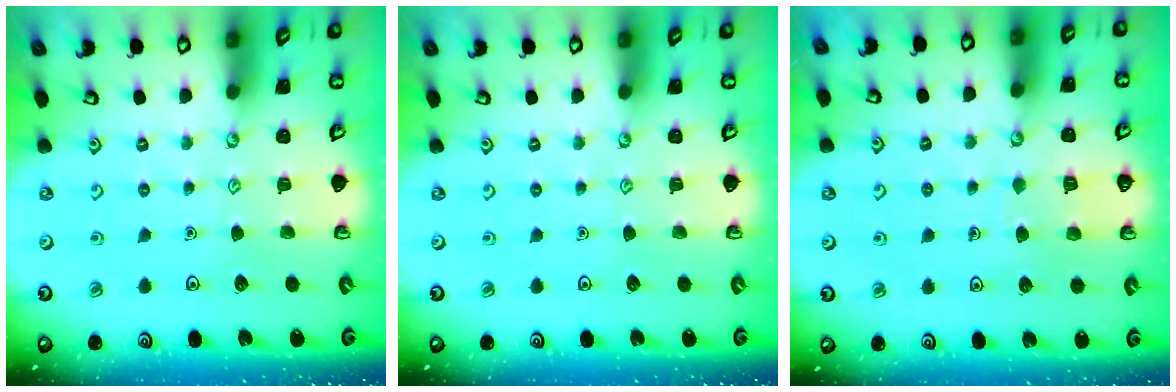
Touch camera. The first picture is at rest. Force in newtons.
{"total": 0.0}
{"total": 4.2, "press": 4.2, "slide": 0.3}